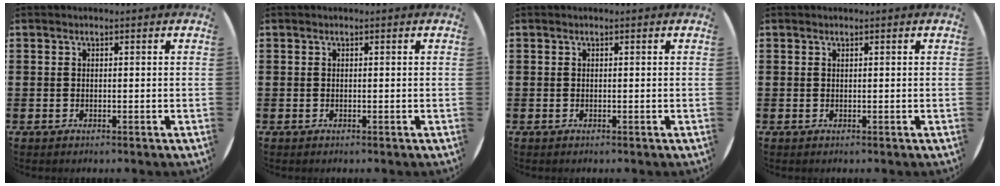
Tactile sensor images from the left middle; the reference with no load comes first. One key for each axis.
{"total": 0.0}
{"total": 0.0}
{"total": 0.0}